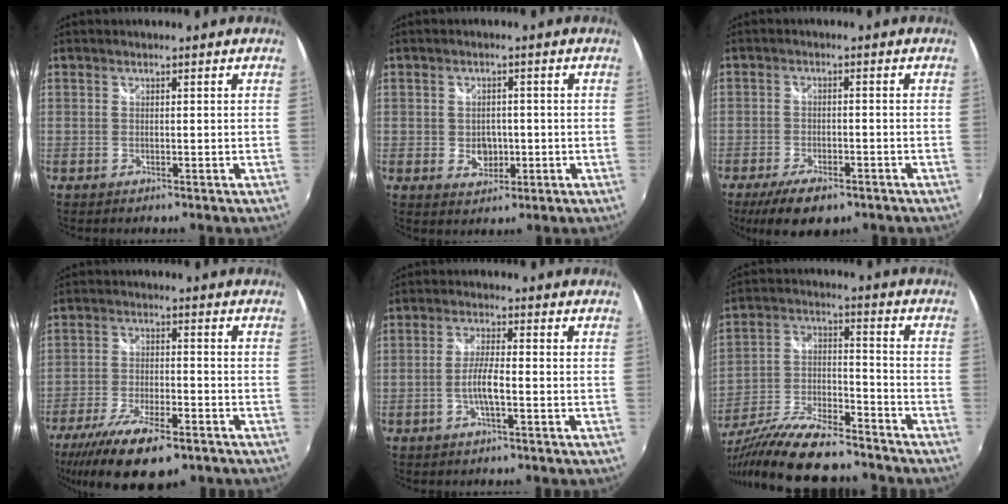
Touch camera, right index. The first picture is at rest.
{"total": 4.5, "force": [-0.8, 3.6, 2.6], "torque": [-0.044, -0.003, -0.011]}
{"total": 9.0, "force": [-6.2, 3.4, 5.5], "torque": [-0.126, -0.018, -0.101]}
{"total": 15.9, "force": [-10.9, 4.8, 10.5], "torque": [-0.220, -0.046, -0.186]}
{"total": 4.7, "force": [-1.6, 0.6, 4.4], "torque": [-0.089, 0.001, -0.031]}
{"total": 21.2, "force": [-16.9, 4.7, 11.9], "torque": [-0.234, -0.044, -0.282]}